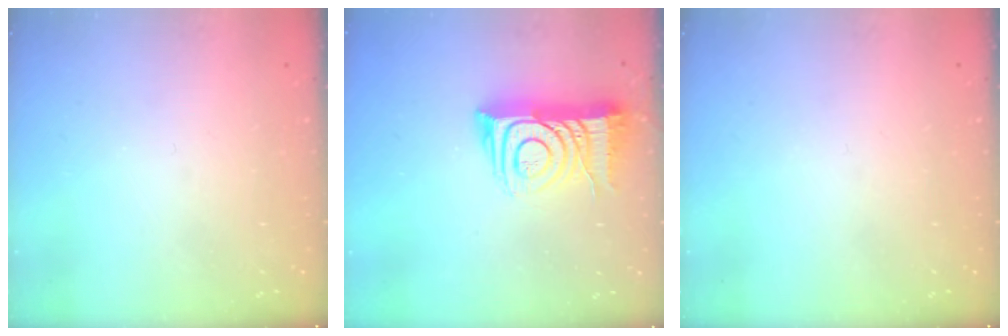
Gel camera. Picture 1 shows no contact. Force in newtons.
{"total": 12.9, "press": 12.8, "slide": 1.1}
{"total": 0.0}